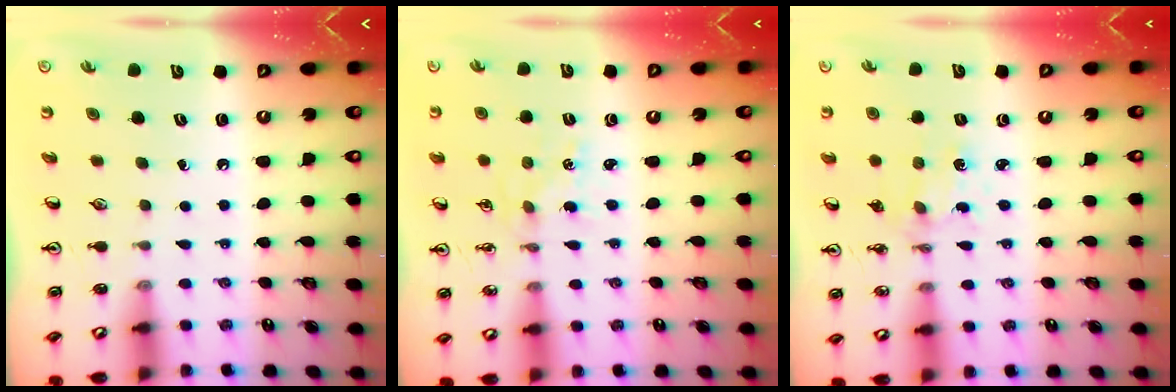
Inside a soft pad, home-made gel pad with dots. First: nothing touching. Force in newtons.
{"total": 1.0, "press": 1.0, "slide": 0.2}
{"total": 1.8, "press": 1.8, "slide": 0.3}